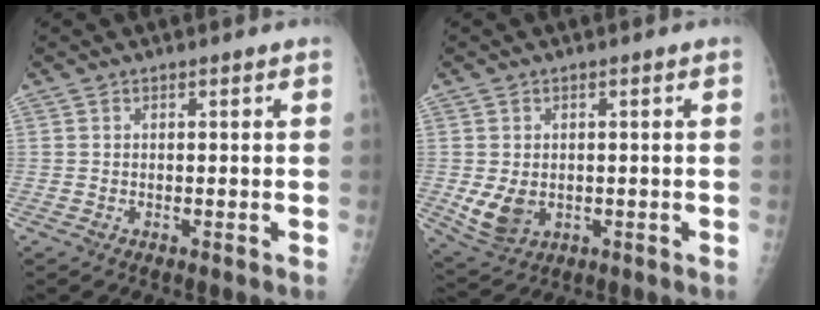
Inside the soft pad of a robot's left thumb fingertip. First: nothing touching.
{"total": 6.3, "force": [-0.8, 4.7, 4.1], "torque": [-0.068, -0.006, 0.001]}